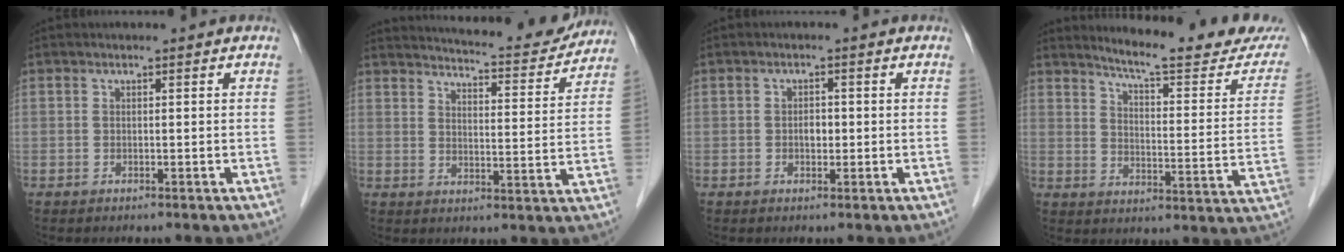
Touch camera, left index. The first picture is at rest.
{"total": 15.9, "force": [15.0, 2.0, 4.6], "torque": [-0.063, -0.029, 0.186]}
{"total": 1.6, "force": [-0.3, 1.1, 1.2], "torque": [-0.018, 0.001, -0.006]}
{"total": 18.3, "force": [17.0, 0.9, 6.6], "torque": [-0.091, -0.087, 0.205]}